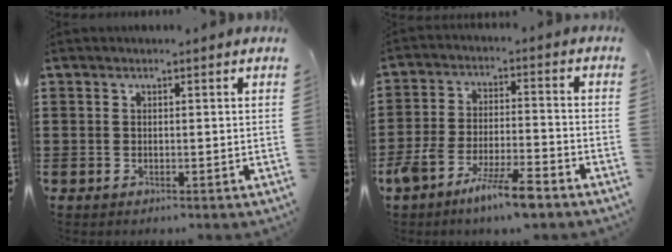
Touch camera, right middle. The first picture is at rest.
{"total": 8.4, "force": [-6.4, 1.3, 5.3], "torque": [-0.116, -0.005, -0.123]}